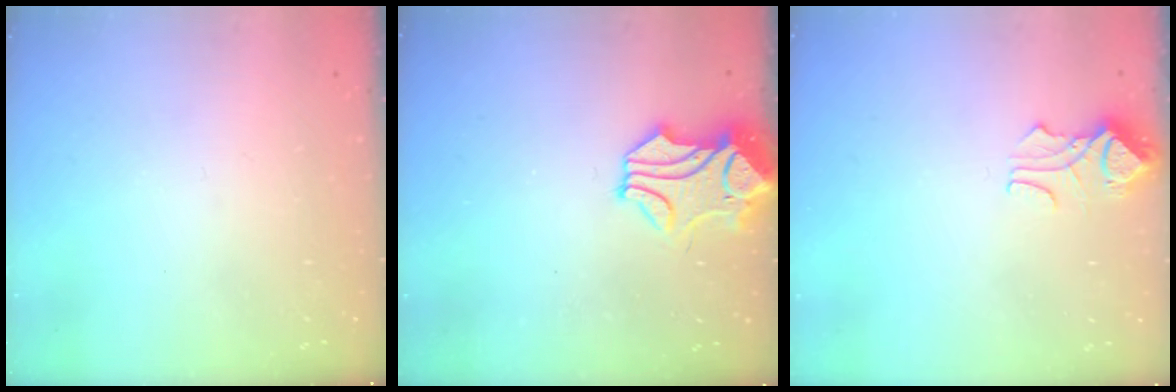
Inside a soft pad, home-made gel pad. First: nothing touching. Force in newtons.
{"total": 1.4, "press": 0.6, "slide": 1.3}
{"total": 2.4, "press": 2.3, "slide": 0.7}